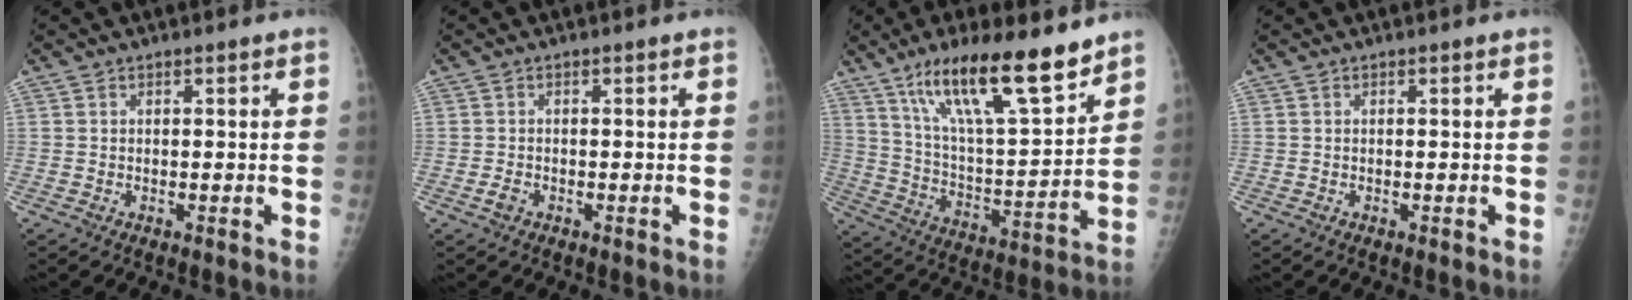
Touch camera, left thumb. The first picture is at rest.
{"total": 1.3, "force": [-0.6, 0.9, 0.7], "torque": [-0.017, 0.000, -0.014]}
{"total": 20.8, "force": [14.1, 4.9, 14.5], "torque": [-0.223, -0.065, 0.247]}
{"total": 0.0}